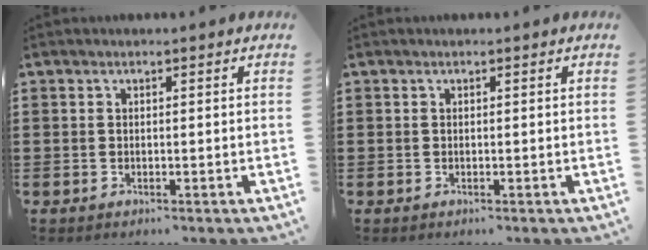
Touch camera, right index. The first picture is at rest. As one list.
[{"total": 0.0}]